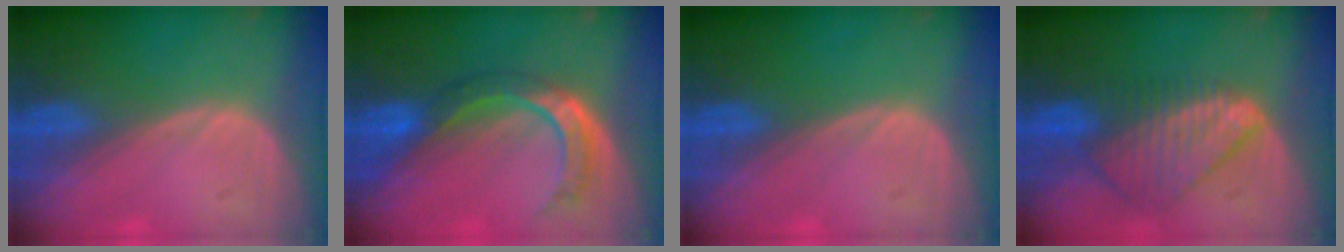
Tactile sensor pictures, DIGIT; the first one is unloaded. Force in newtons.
{"total": 8.0, "press": 7.2, "slide": 3.6}
{"total": 0.0}
{"total": 9.0, "press": 7.8, "slide": 4.5}